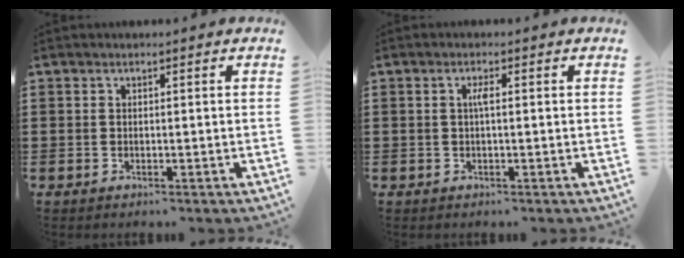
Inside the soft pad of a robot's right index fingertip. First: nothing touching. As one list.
[{"total": 1.7, "force": [0.1, 0.3, 1.7], "torque": [-0.033, 0.001, 0.000]}]